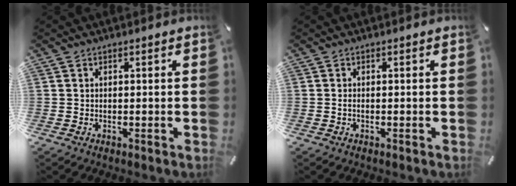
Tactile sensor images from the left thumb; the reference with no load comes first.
{"total": 1.0, "force": [-0.4, 0.4, 0.8], "torque": [-0.017, 0.000, -0.008]}